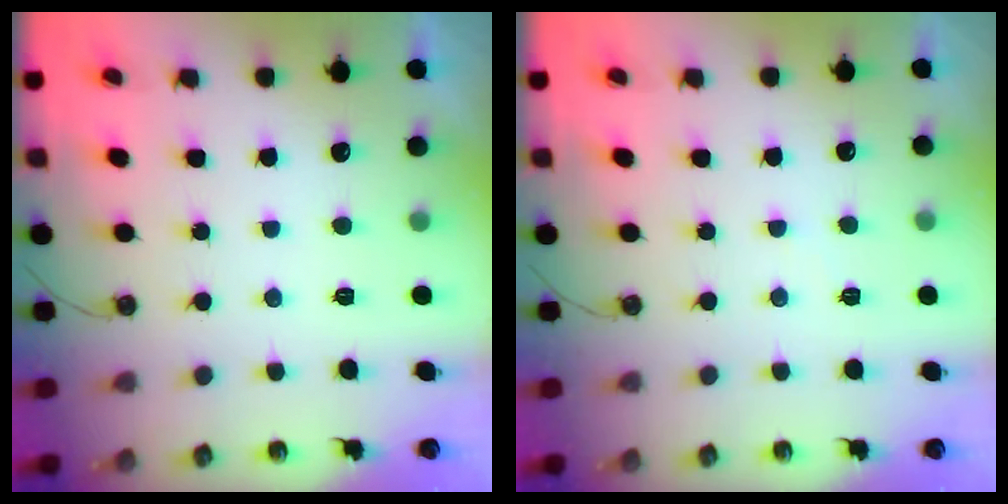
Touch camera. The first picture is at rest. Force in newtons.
{"total": 2.6, "press": 2.6, "slide": 0.3}